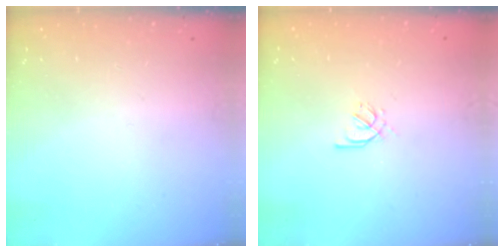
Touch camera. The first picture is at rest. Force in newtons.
{"total": 2.1, "press": 2.0, "slide": 0.7}